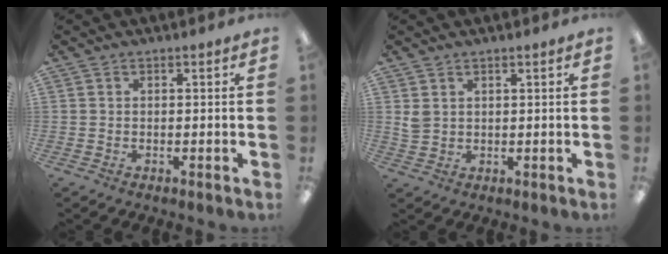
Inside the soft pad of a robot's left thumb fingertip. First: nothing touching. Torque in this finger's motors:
{"motor_torque": [0.30, 0.24, 0.54, -0.42, -0.05]}